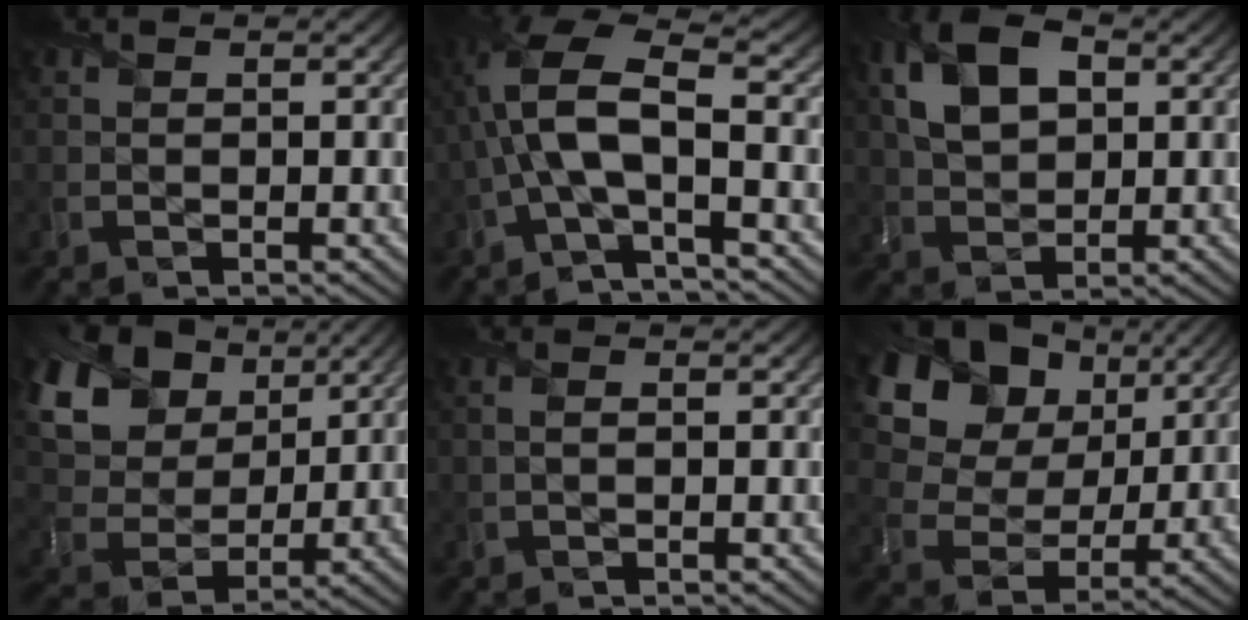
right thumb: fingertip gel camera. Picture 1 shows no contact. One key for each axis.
{"total": 9.8, "fx": -1.5, "fy": 3.7, "fz": 8.9, "tx": -0.200, "ty": 0.013, "tz": -0.043}
{"total": 9.6, "fx": 2.7, "fy": 6.0, "fz": 7.0, "tx": -0.158, "ty": 0.015, "tz": 0.044}
{"total": 16.7, "fx": 8.0, "fy": 11.3, "fz": 9.3, "tx": -0.258, "ty": 0.045, "tz": 0.148}
{"total": 1.0, "fx": -0.1, "fy": 0.2, "fz": 0.9, "tx": -0.023, "ty": 0.001, "tz": -0.003}
{"total": 16.9, "fx": 8.1, "fy": 11.8, "fz": 9.0, "tx": -0.213, "ty": 0.040, "tz": 0.138}